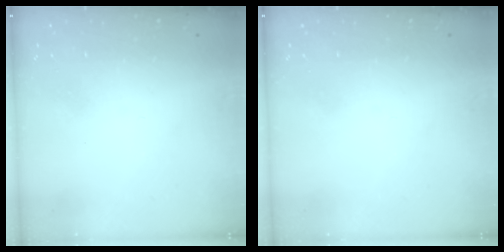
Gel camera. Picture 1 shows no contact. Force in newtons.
{"total": 0.0}